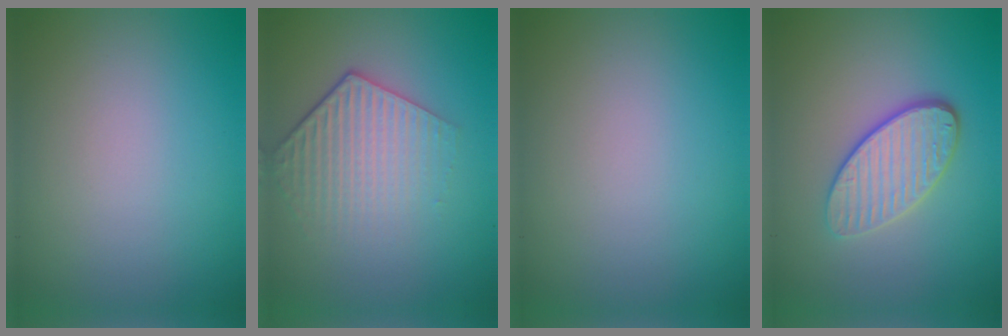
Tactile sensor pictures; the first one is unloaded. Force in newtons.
{"total": 4.3, "press": 3.1, "slide": 3.0}
{"total": 0.0}
{"total": 4.1, "press": 3.4, "slide": 2.4}